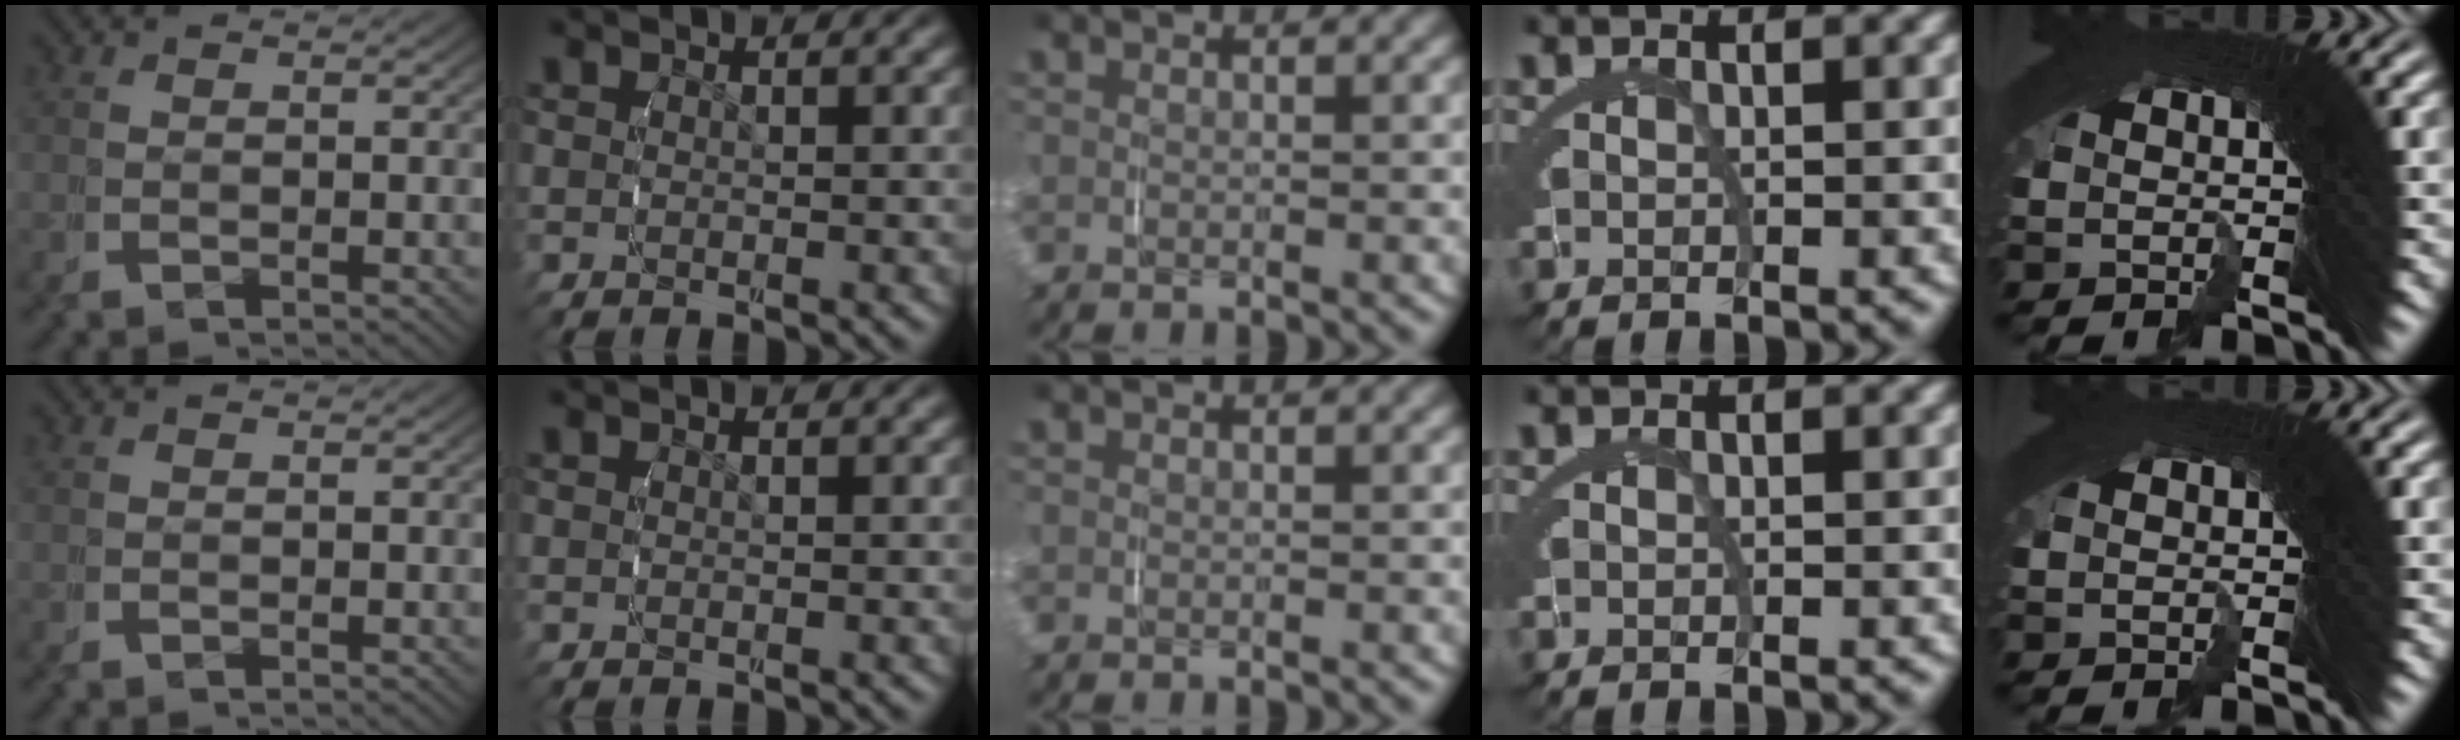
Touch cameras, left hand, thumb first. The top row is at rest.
{}